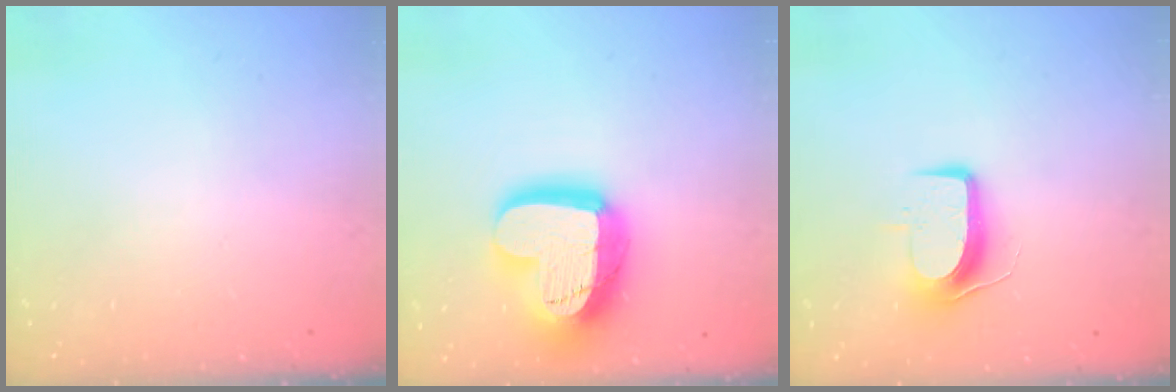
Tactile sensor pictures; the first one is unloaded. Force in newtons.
{"total": 24.2, "press": 24.1, "slide": 1.8}
{"total": 8.9, "press": 8.9, "slide": 0.3}